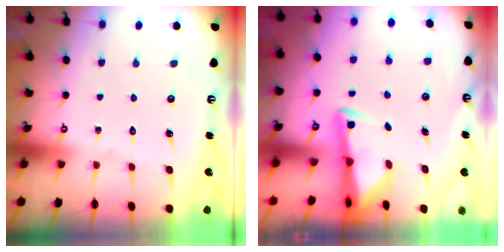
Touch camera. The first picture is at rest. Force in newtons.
{"total": 2.9, "press": 2.9, "slide": 0.4}